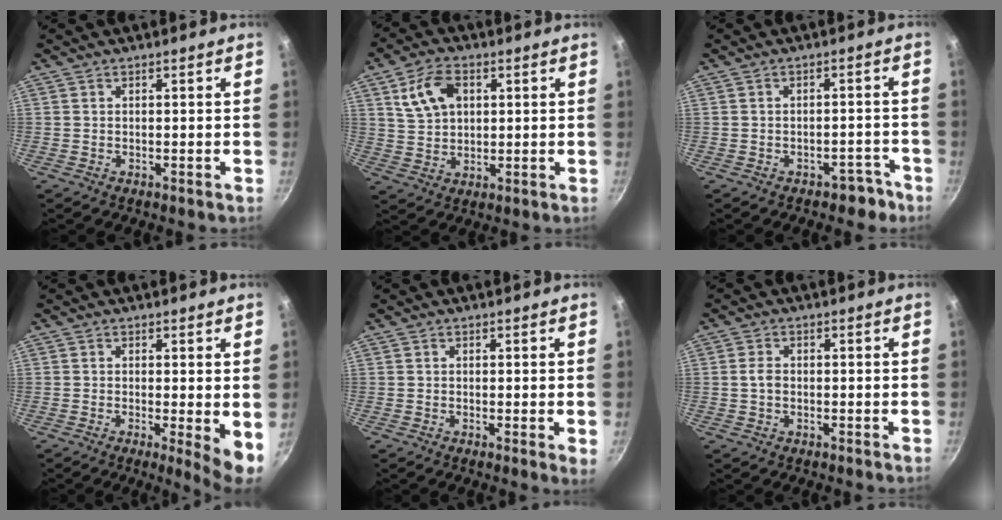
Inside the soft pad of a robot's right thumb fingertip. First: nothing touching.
{"total": 9.4, "force": [3.1, 6.2, 6.3], "torque": [-0.104, 0.001, 0.057]}
{"total": 3.9, "force": [-2.8, 2.3, 1.4], "torque": [0.015, 0.041, -0.016]}
{"total": 5.6, "force": [-0.3, 1.0, 5.5], "torque": [-0.072, -0.019, -0.005]}
{"total": 1.7, "force": [0.1, 0.2, 1.7], "torque": [-0.020, -0.008, -0.003]}
{"total": 2.2, "force": [-0.2, 1.6, 1.5], "torque": [-0.028, 0.007, -0.006]}